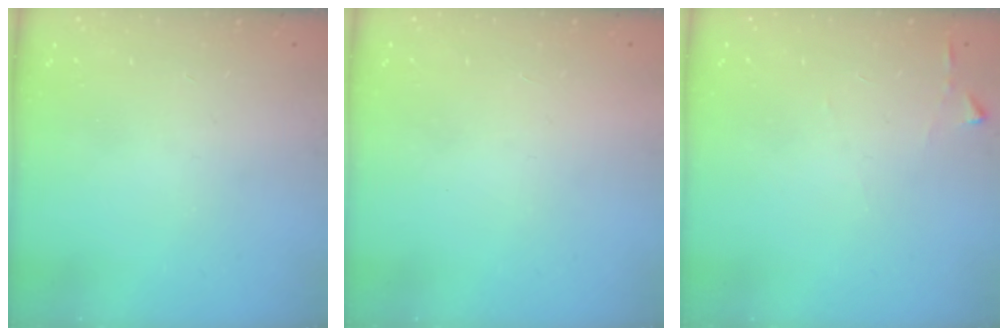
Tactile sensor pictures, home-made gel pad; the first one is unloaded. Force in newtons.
{"total": 1.5, "press": 1.5, "slide": 0.1}
{"total": 2.9, "press": 2.9, "slide": 0.3}